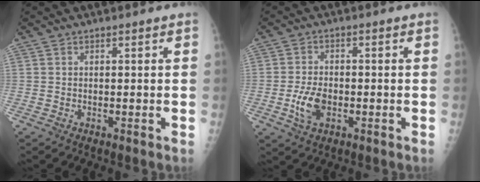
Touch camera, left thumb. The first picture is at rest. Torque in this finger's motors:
{"motor_torque": [-0.24, 0.64, 0.42, -0.02, 0.05]}